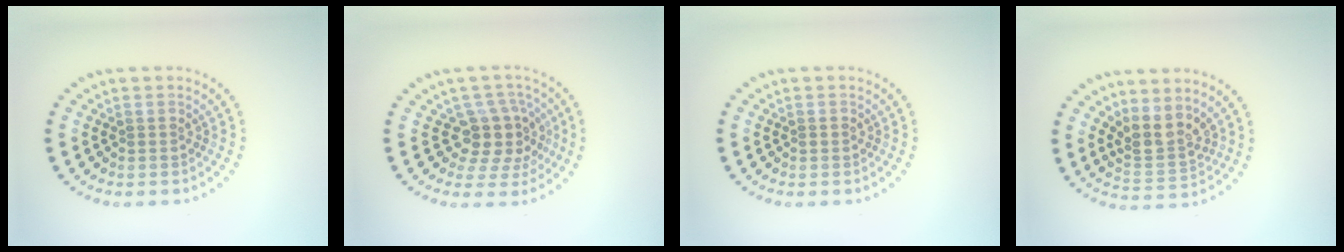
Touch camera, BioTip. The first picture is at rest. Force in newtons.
{"total": 4.1, "press": 3.1, "slide": 2.6}
{"total": 0.6, "press": 0.6, "slide": 0.2}
{"total": 3.1, "press": 2.4, "slide": 2.0}